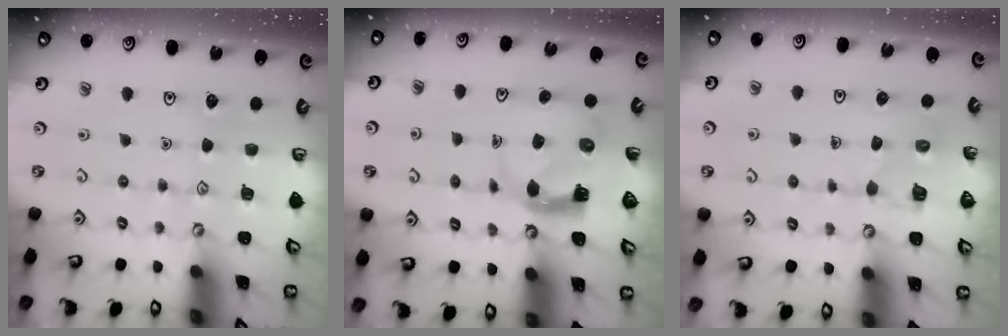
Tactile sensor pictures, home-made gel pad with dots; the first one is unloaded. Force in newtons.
{"total": 4.0, "press": 4.0, "slide": 0.2}
{"total": 5.8, "press": 5.8, "slide": 0.3}